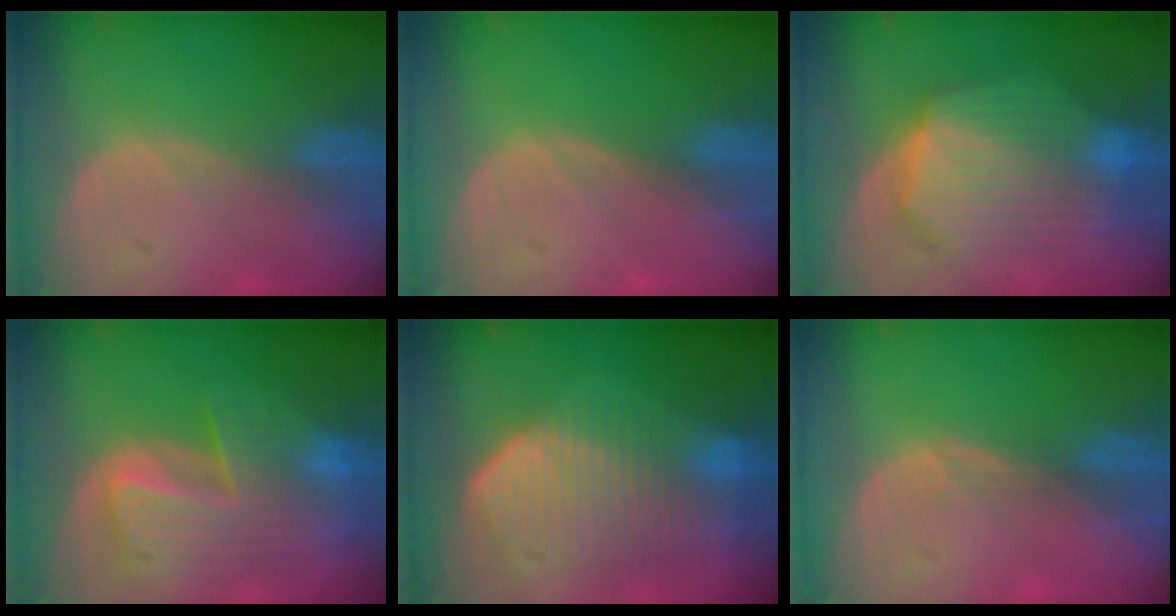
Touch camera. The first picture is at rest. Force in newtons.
{"total": 0.0}
{"total": 10.9, "press": 10.9, "slide": 0.8}
{"total": 10.0, "press": 8.7, "slide": 5.0}
{"total": 10.7, "press": 9.4, "slide": 5.1}
{"total": 1.1, "press": 0.9, "slide": 0.7}